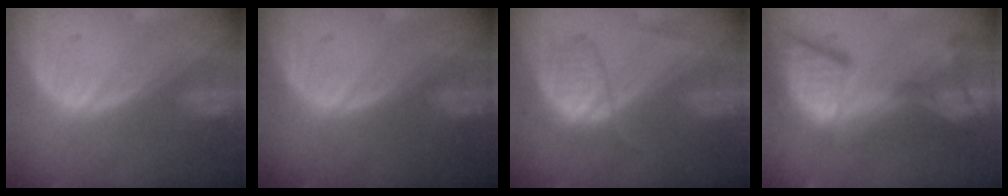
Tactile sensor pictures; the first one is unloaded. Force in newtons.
{"total": 0.0}
{"total": 4.9, "press": 4.9, "slide": 0.5}
{"total": 13.6, "press": 11.2, "slide": 7.7}